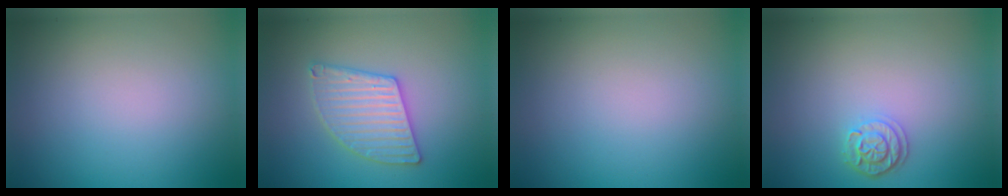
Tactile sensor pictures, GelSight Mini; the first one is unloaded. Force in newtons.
{"total": 3.6, "press": 3.6, "slide": 0.3}
{"total": 0.0}
{"total": 2.1, "press": 1.8, "slide": 0.9}